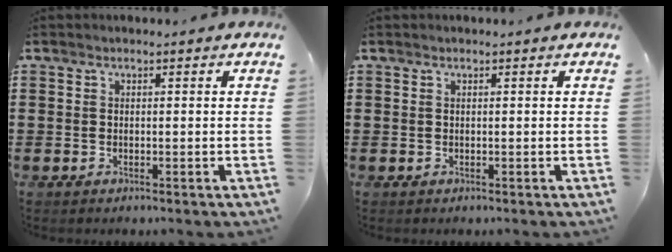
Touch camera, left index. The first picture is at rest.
{"total": 0.0}